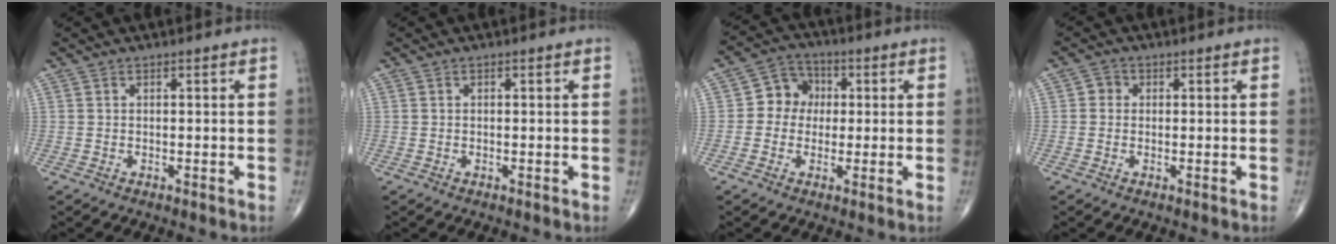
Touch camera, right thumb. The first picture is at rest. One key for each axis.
{"total": 0.0}
{"total": 6.9, "fx": 0.3, "fy": 6.1, "fz": 3.2, "tx": -0.021, "ty": 0.017, "tz": -0.009}
{"total": 1.9, "fx": 0.1, "fy": 1.8, "fz": 0.7, "tx": 0.000, "ty": 0.005, "tz": -0.005}